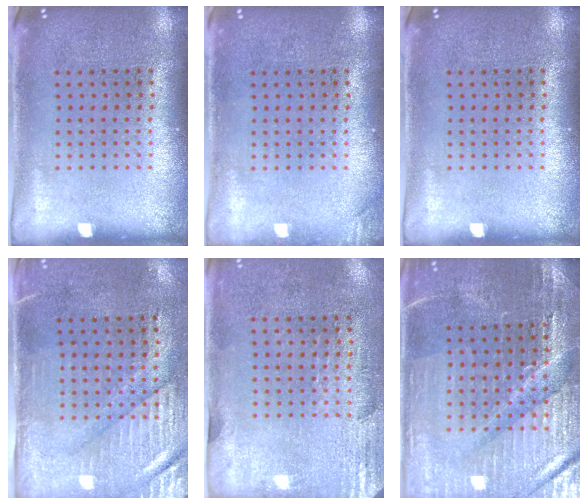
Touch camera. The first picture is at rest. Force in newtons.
{"total": 0.9, "press": 0.9, "slide": 0.2}
{"total": 0.0}
{"total": 3.0, "press": 2.6, "slide": 1.5}
{"total": 2.9, "press": 2.4, "slide": 1.5}
{"total": 3.4, "press": 3.3, "slide": 0.4}